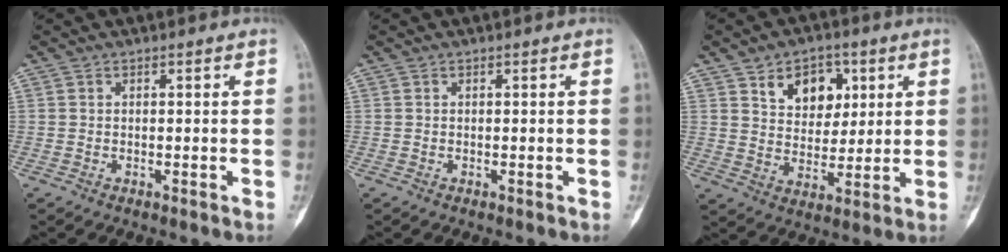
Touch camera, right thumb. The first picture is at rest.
{"total": 0.0}
{"total": 10.3, "force": [4.4, 7.1, 5.9], "torque": [-0.051, -0.020, 0.073]}